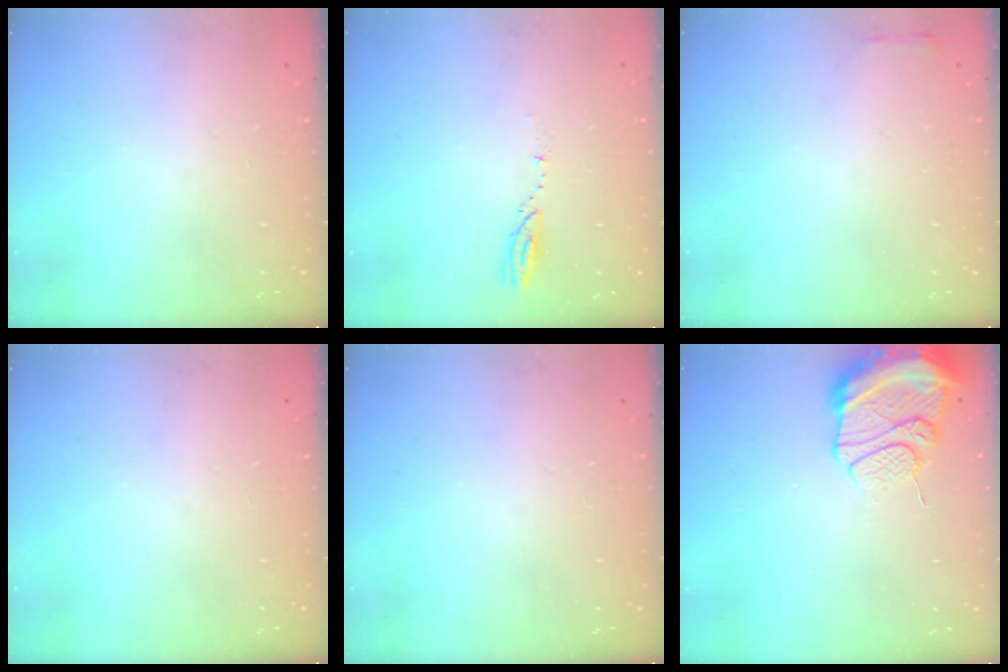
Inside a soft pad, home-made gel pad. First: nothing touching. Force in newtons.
{"total": 3.1, "press": 3.1, "slide": 0.3}
{"total": 2.1, "press": 2.0, "slide": 0.5}
{"total": 0.0}
{"total": 0.0}
{"total": 15.5, "press": 15.3, "slide": 2.9}